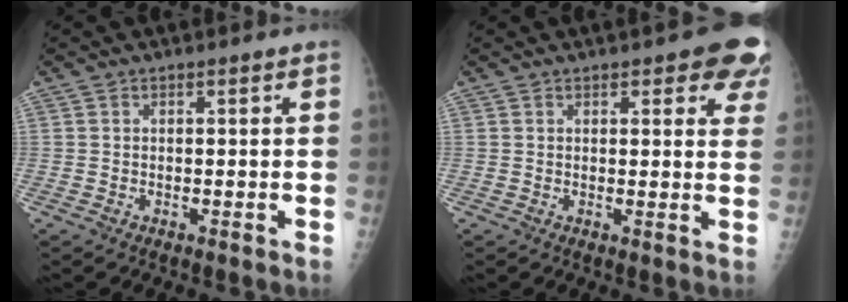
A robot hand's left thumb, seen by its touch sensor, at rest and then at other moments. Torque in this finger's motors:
{"motor_torque": [1.32, 0.80, 0.66, -0.41, 0.02]}